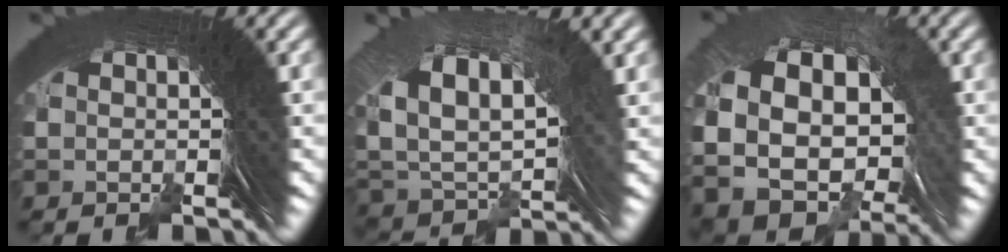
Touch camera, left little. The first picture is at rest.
{"total": 7.8, "force": [1.4, 4.9, 5.9], "torque": [-0.118, -0.010, 0.033]}
{"total": 12.7, "force": [-0.9, 9.4, 8.6], "torque": [-0.179, -0.038, -0.003]}